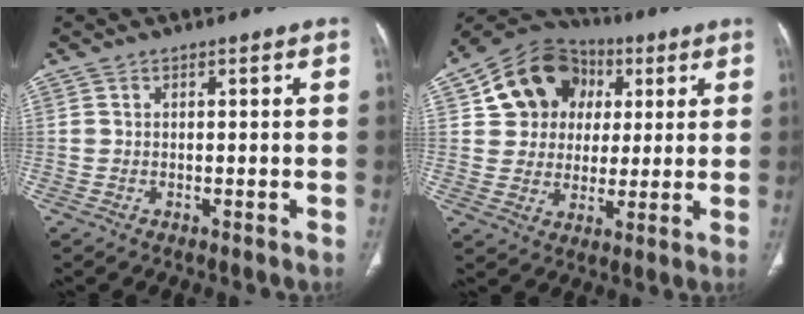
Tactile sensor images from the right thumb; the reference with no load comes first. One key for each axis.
{"total": 15.1, "fx": 4.5, "fy": 13.0, "fz": 6.4, "tx": -0.075, "ty": 0.014, "tz": 0.074}